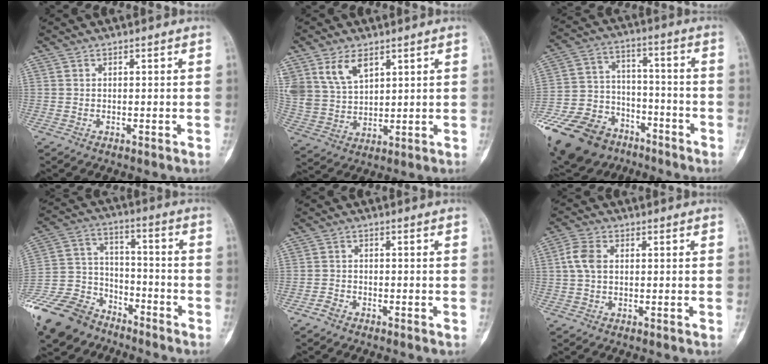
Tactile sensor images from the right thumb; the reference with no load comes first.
{"total": 9.0, "force": [5.1, 5.4, 5.2], "torque": [-0.089, -0.016, 0.113]}
{"total": 23.9, "force": [-15.7, 15.0, 10.0], "torque": [-0.234, 0.069, -0.267]}
{"total": 19.9, "force": [-15.0, 11.2, 6.7], "torque": [-0.127, 0.076, -0.270]}
{"total": 2.0, "force": [-1.5, 1.2, 0.5], "torque": [-0.012, 0.006, -0.031]}
{"total": 4.5, "force": [0.5, 3.0, 3.4], "torque": [-0.078, 0.011, 0.006]}